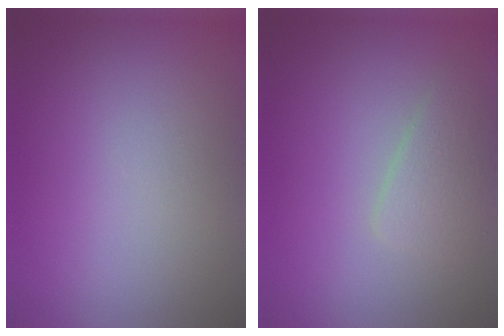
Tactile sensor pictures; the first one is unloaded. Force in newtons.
{"total": 2.2, "press": 2.2, "slide": 0.0}